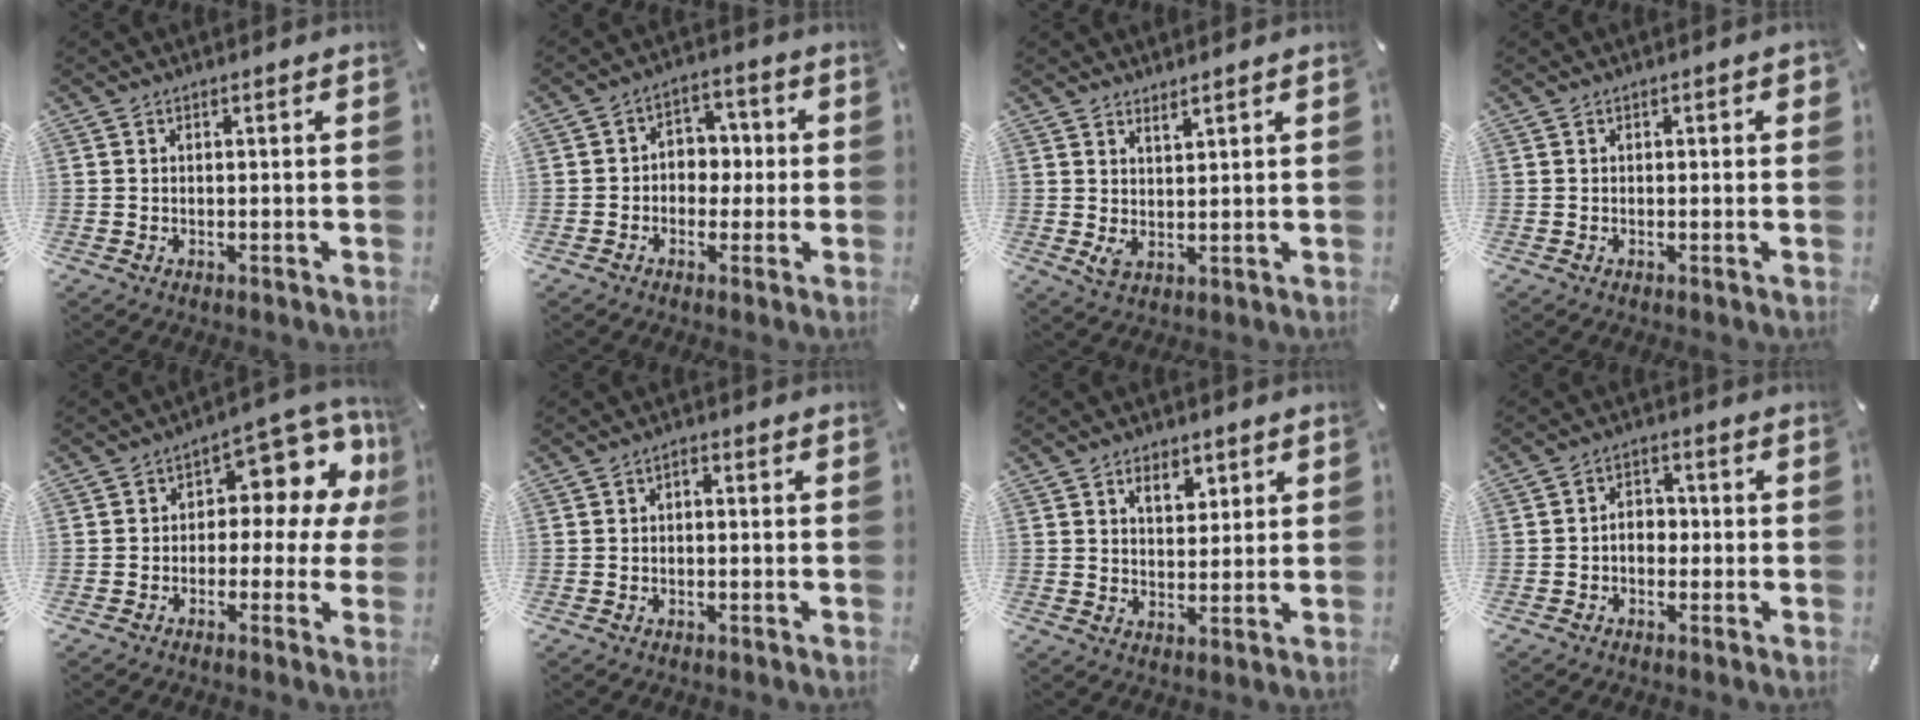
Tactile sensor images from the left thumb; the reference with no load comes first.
{"total": 5.8, "force": [-1.0, 5.1, 2.6], "torque": [-0.031, 0.013, -0.024]}
{"total": 3.5, "force": [2.2, 1.6, 2.2], "torque": [-0.042, -0.022, 0.039]}
{"total": 0.8, "force": [0.1, 0.4, 0.7], "torque": [-0.013, 0.002, 0.001]}
{"total": 11.2, "force": [4.1, 6.3, 8.3], "torque": [-0.099, -0.036, 0.065]}
{"total": 1.4, "force": [-0.6, 0.8, 1.0], "torque": [-0.019, 0.005, -0.013]}
{"total": 5.4, "force": [3.2, 3.3, 2.8], "torque": [-0.026, -0.016, 0.051]}
{"total": 4.3, "force": [-1.0, 3.1, 2.8], "torque": [-0.052, 0.012, -0.020]}